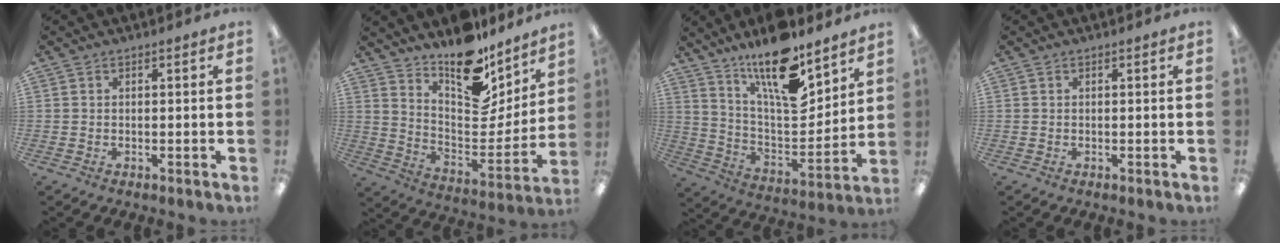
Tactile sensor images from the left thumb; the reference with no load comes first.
{"total": 16.4, "force": [13.4, 6.8, 6.6], "torque": [-0.093, -0.122, 0.232]}
{"total": 18.3, "force": [13.1, 5.9, 11.3], "torque": [-0.192, -0.092, 0.223]}
{"total": 0.0}